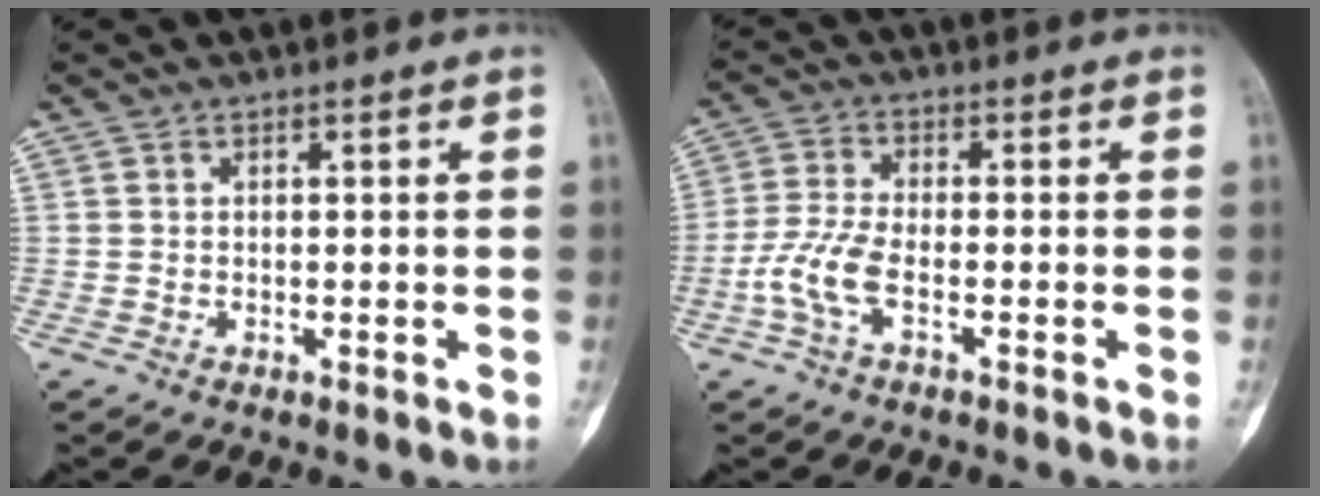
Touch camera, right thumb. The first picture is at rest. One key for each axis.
{"total": 6.5, "fx": -2.5, "fy": 2.5, "fz": 5.5, "tx": -0.134, "ty": 0.014, "tz": -0.054}